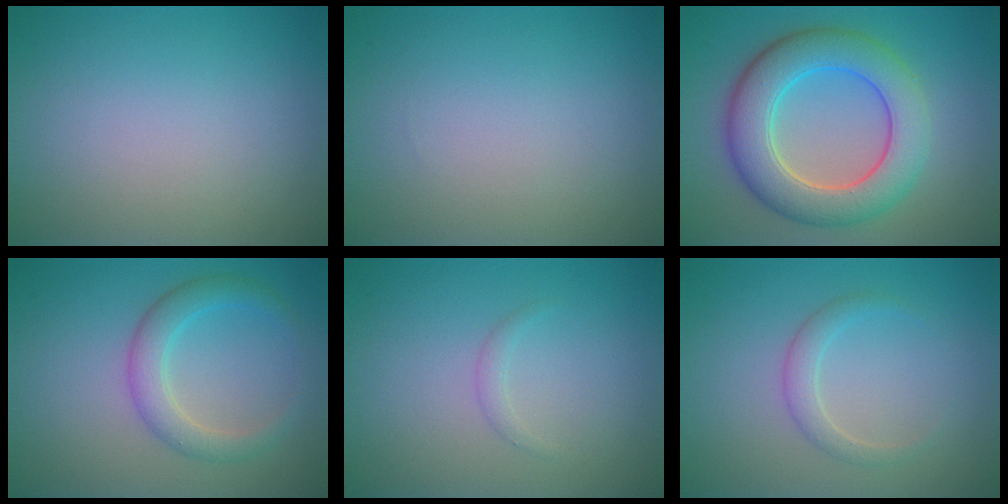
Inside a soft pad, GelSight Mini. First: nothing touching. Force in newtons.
{"total": 0.0}
{"total": 7.8, "press": 7.8, "slide": 0.2}
{"total": 3.1, "press": 3.1, "slide": 0.1}
{"total": 0.8, "press": 0.8, "slide": 0.1}
{"total": 1.6, "press": 1.6, "slide": 0.1}